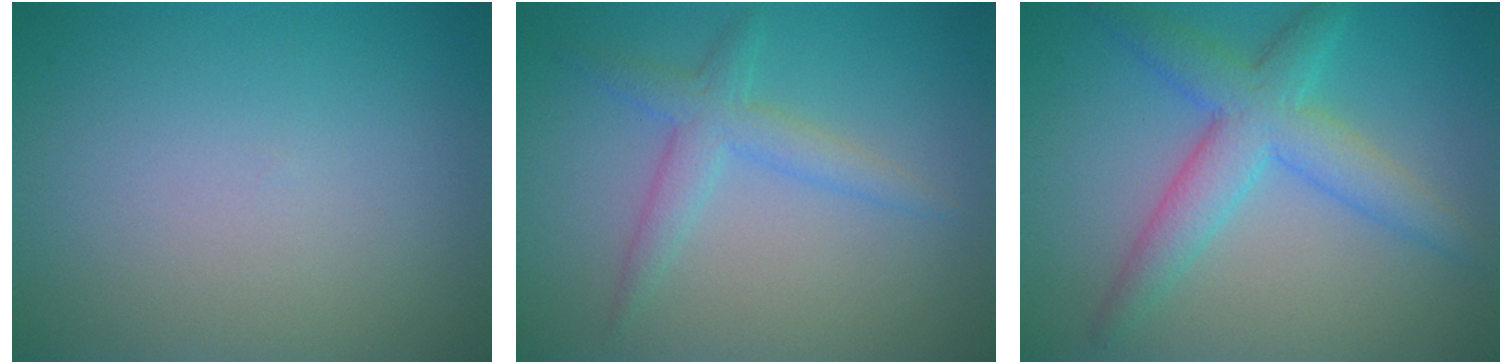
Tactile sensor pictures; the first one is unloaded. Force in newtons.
{"total": 2.8, "press": 2.8, "slide": 0.1}
{"total": 5.1, "press": 5.1, "slide": 0.1}